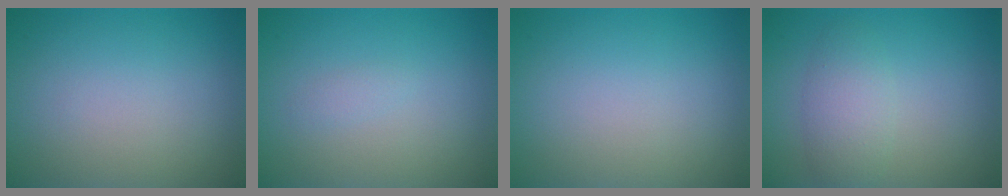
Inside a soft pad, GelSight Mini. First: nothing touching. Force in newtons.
{"total": 0.6, "press": 0.6, "slide": 0.0}
{"total": 0.0}
{"total": 3.0, "press": 3.0, "slide": 0.1}